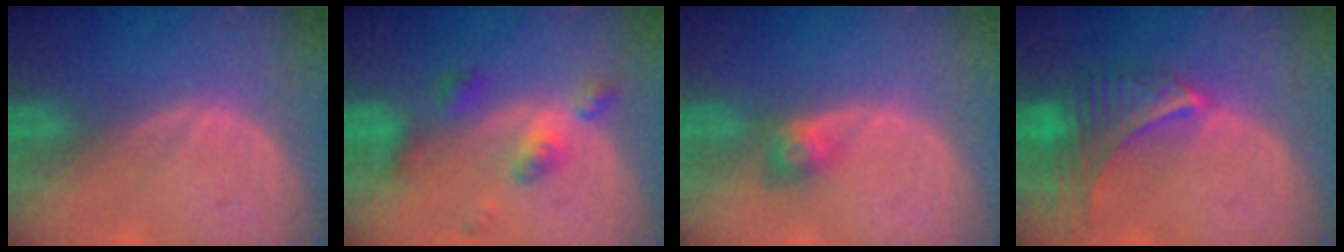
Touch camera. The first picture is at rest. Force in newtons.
{"total": 6.0, "press": 5.3, "slide": 2.8}
{"total": 3.0, "press": 2.6, "slide": 1.5}
{"total": 9.0, "press": 7.9, "slide": 4.3}